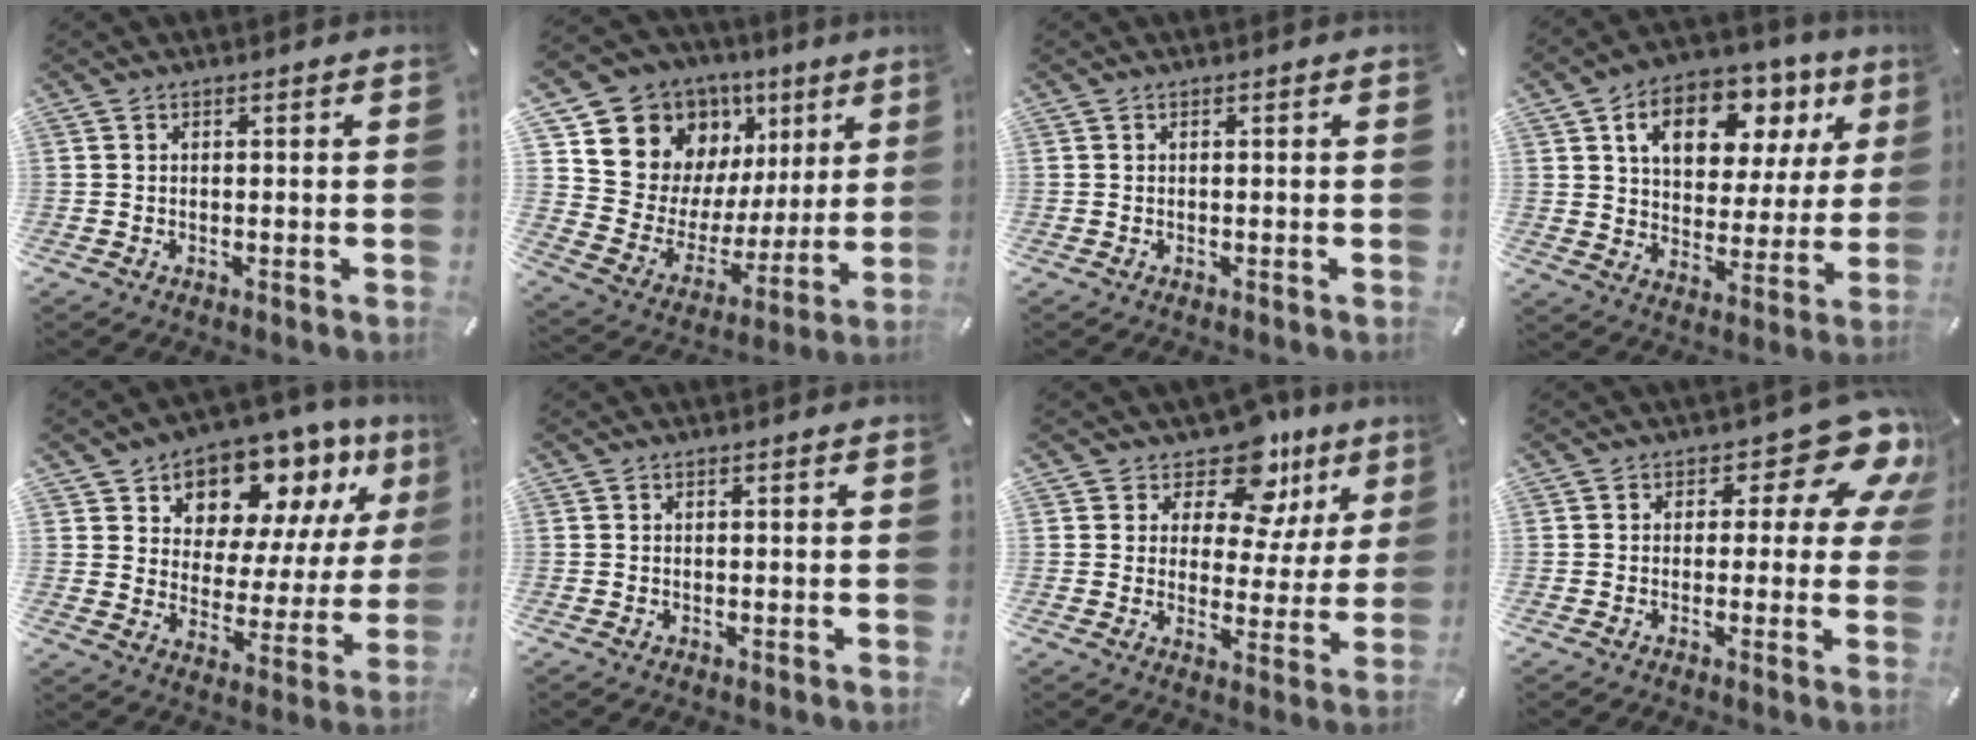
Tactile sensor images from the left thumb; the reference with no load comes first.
{"total": 14.6, "force": [8.8, 11.0, 3.8], "torque": [-0.073, -0.081, 0.168]}
{"total": 0.0}
{"total": 14.6, "force": [7.3, 9.6, 8.3], "torque": [-0.129, -0.031, 0.125]}
{"total": 11.8, "force": [9.9, 6.3, 1.7], "torque": [-0.035, -0.103, 0.175]}
{"total": 0.0}
{"total": 12.4, "force": [9.1, 6.7, 5.2], "torque": [-0.083, -0.069, 0.162]}
{"total": 11.5, "force": [5.0, 5.8, 8.6], "torque": [-0.102, -0.033, 0.084]}